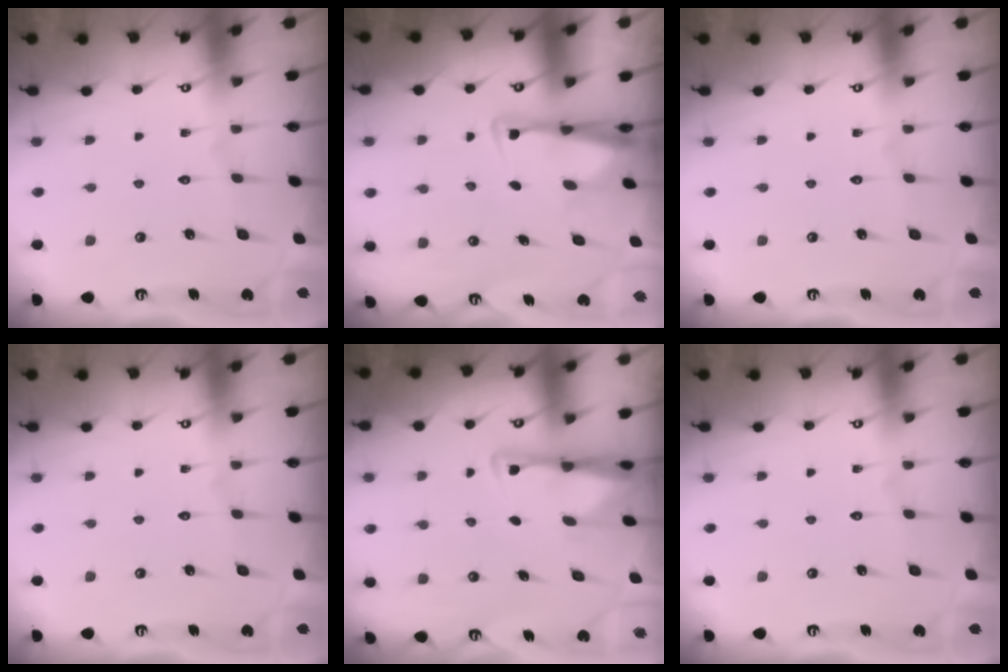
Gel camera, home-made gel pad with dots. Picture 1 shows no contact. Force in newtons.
{"total": 2.8, "press": 2.7, "slide": 1.0}
{"total": 0.0}
{"total": 0.0}
{"total": 3.0, "press": 2.9, "slide": 0.5}
{"total": 0.0}